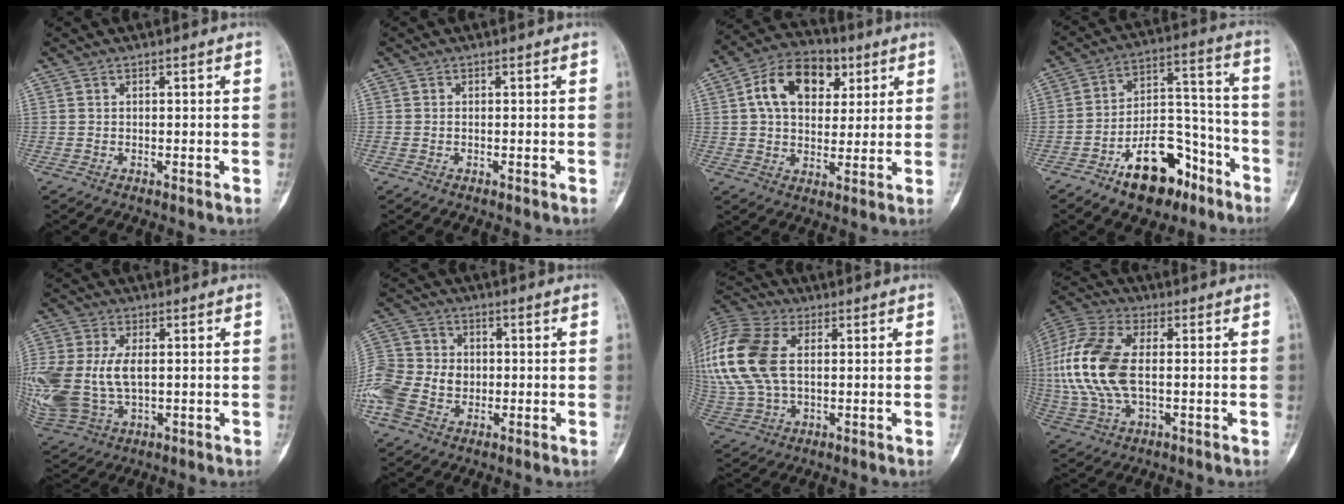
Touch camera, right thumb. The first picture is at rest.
{"total": 0.7, "force": [-0.1, 0.4, 0.5], "torque": [-0.012, 0.001, -0.001]}
{"total": 14.1, "force": [4.6, 9.6, 9.3], "torque": [-0.126, 0.004, 0.069]}
{"total": 16.1, "force": [-9.6, 8.7, 9.6], "torque": [-0.114, 0.091, -0.151]}
{"total": 18.7, "force": [0.1, 11.9, 14.5], "torque": [-0.371, -0.006, 0.023]}
{"total": 13.8, "force": [-2.3, 11.1, 7.9], "torque": [-0.178, 0.021, -0.044]}
{"total": 23.1, "force": [4.2, 14.8, 17.2], "torque": [-0.437, 0.023, 0.083]}
{"total": 16.7, "force": [0.3, 8.8, 14.2], "torque": [-0.328, 0.011, 0.006]}